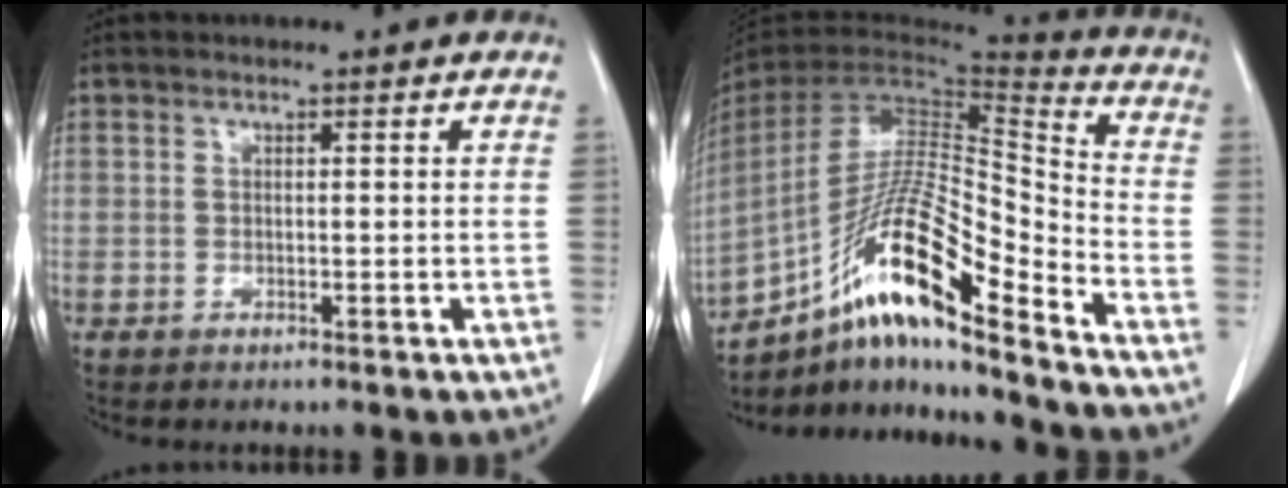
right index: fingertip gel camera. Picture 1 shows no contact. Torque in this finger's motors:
{"motor_torque": [0.91, -0.82, 0.54, 0.21]}